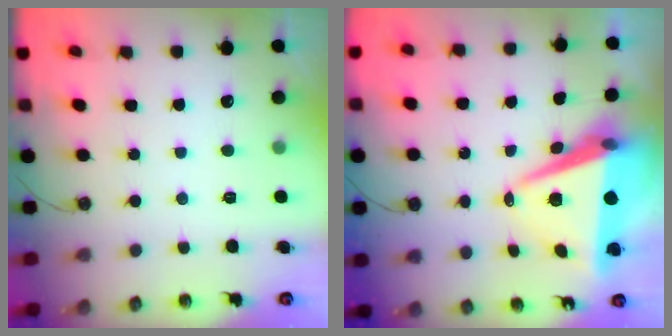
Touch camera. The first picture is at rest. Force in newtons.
{"total": 12.0, "press": 11.3, "slide": 4.0}